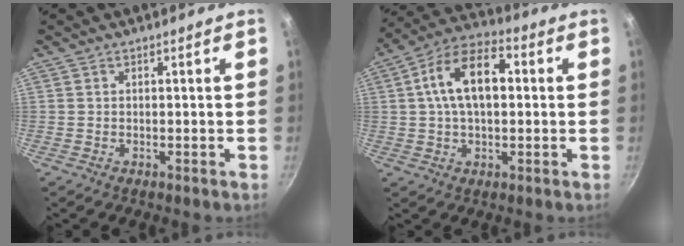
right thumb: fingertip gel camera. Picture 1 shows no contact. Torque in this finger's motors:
{"motor_torque": [0.93, 4.06, 1.15, 0.04, 0.14]}